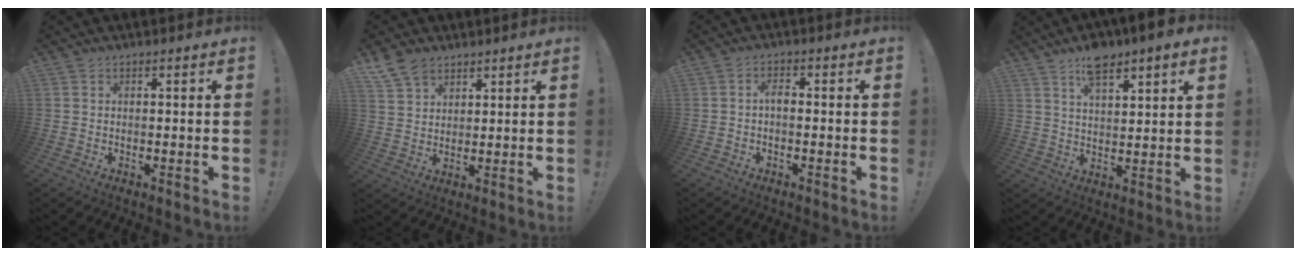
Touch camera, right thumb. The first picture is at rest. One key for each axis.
{"total": 7.9, "fx": 5.6, "fy": 5.1, "fz": 2.2, "tx": -0.046, "ty": -0.028, "tz": 0.114}
{"total": 1.9, "fx": -0.4, "fy": 0.9, "fz": 1.7, "tx": -0.032, "ty": 0.007, "tz": -0.011}
{"total": 8.5, "fx": 5.9, "fy": 2.9, "fz": 5.4, "tx": -0.080, "ty": -0.025, "tz": 0.101}